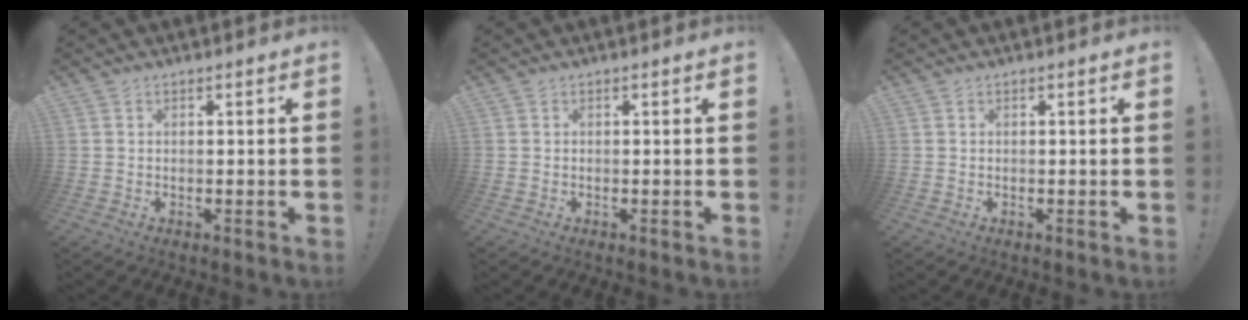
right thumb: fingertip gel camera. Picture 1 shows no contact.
{"total": 0.0}
{"total": 0.0}